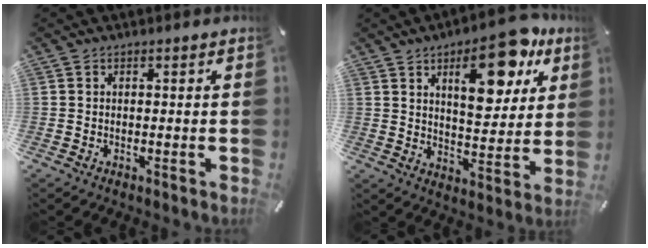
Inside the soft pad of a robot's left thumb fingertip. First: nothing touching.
{"total": 17.2, "force": [9.2, 8.0, 12.1], "torque": [-0.156, -0.041, 0.146]}